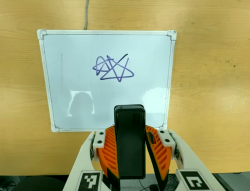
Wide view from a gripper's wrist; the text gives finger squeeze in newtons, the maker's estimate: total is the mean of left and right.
{"total": 5.3, "left": 4.7, "right": 5.9}